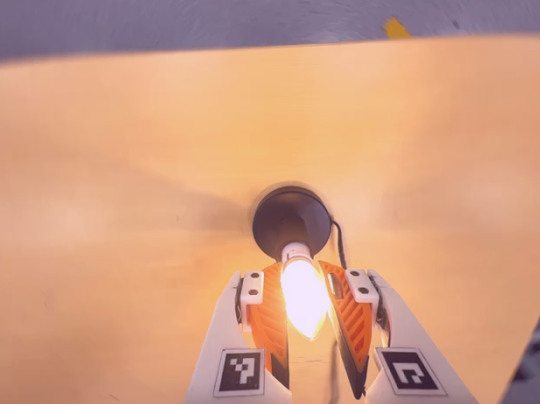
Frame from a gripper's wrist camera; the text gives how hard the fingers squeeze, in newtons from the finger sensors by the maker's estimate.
{"total": 12.6, "left": 12.8, "right": 12.4}